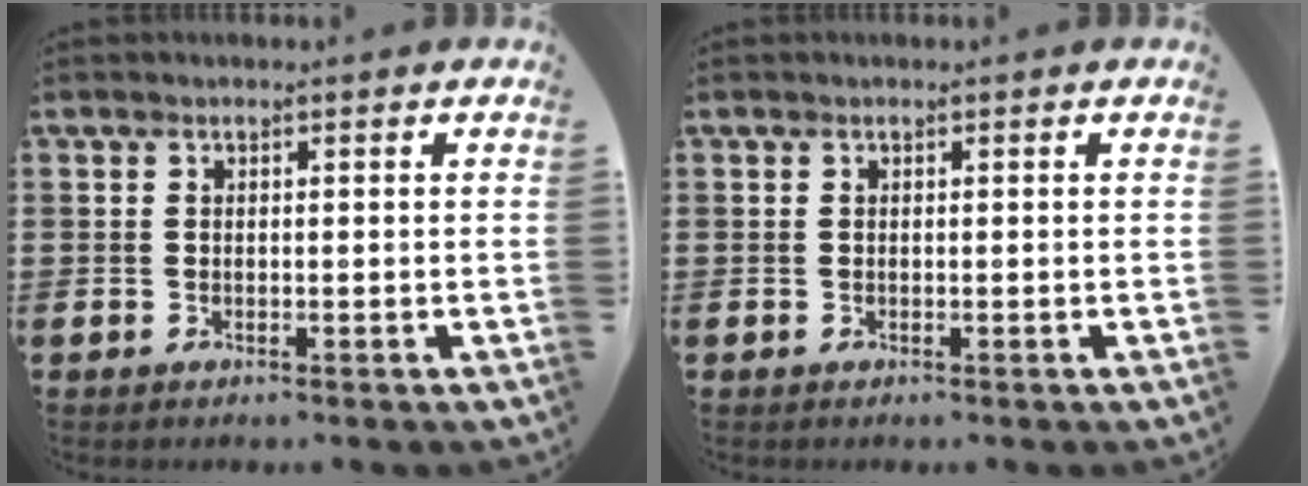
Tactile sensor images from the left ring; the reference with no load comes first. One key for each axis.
{"total": 0.0}